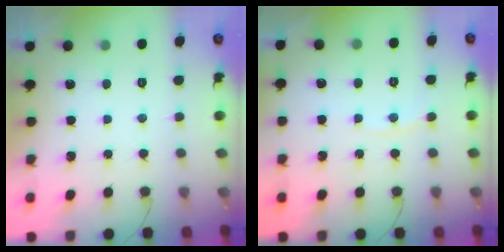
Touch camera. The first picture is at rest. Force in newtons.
{"total": 4.5, "press": 4.5, "slide": 0.4}